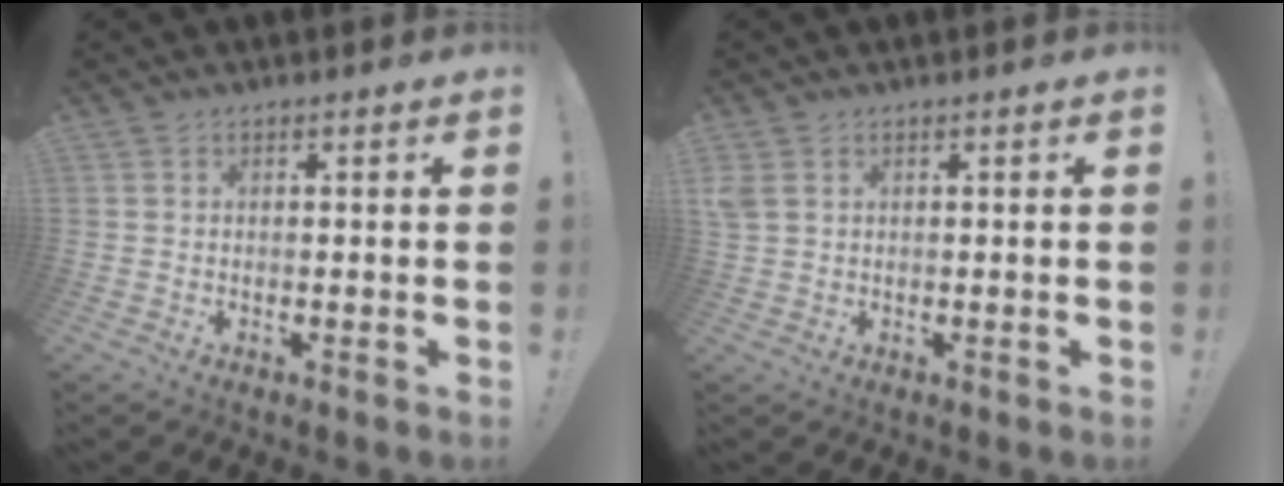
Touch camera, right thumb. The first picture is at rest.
{"total": 2.6, "force": [0.9, 1.4, 2.0], "torque": [-0.038, 0.004, 0.019]}